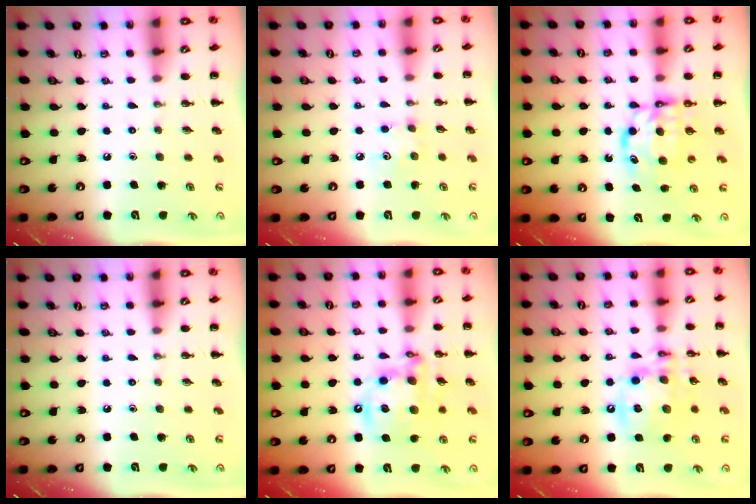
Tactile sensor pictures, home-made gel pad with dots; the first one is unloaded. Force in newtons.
{"total": 5.2, "press": 5.1, "slide": 1.1}
{"total": 6.5, "press": 6.4, "slide": 0.8}
{"total": 0.0}
{"total": 15.0, "press": 14.6, "slide": 3.6}
{"total": 14.5, "press": 14.2, "slide": 2.7}